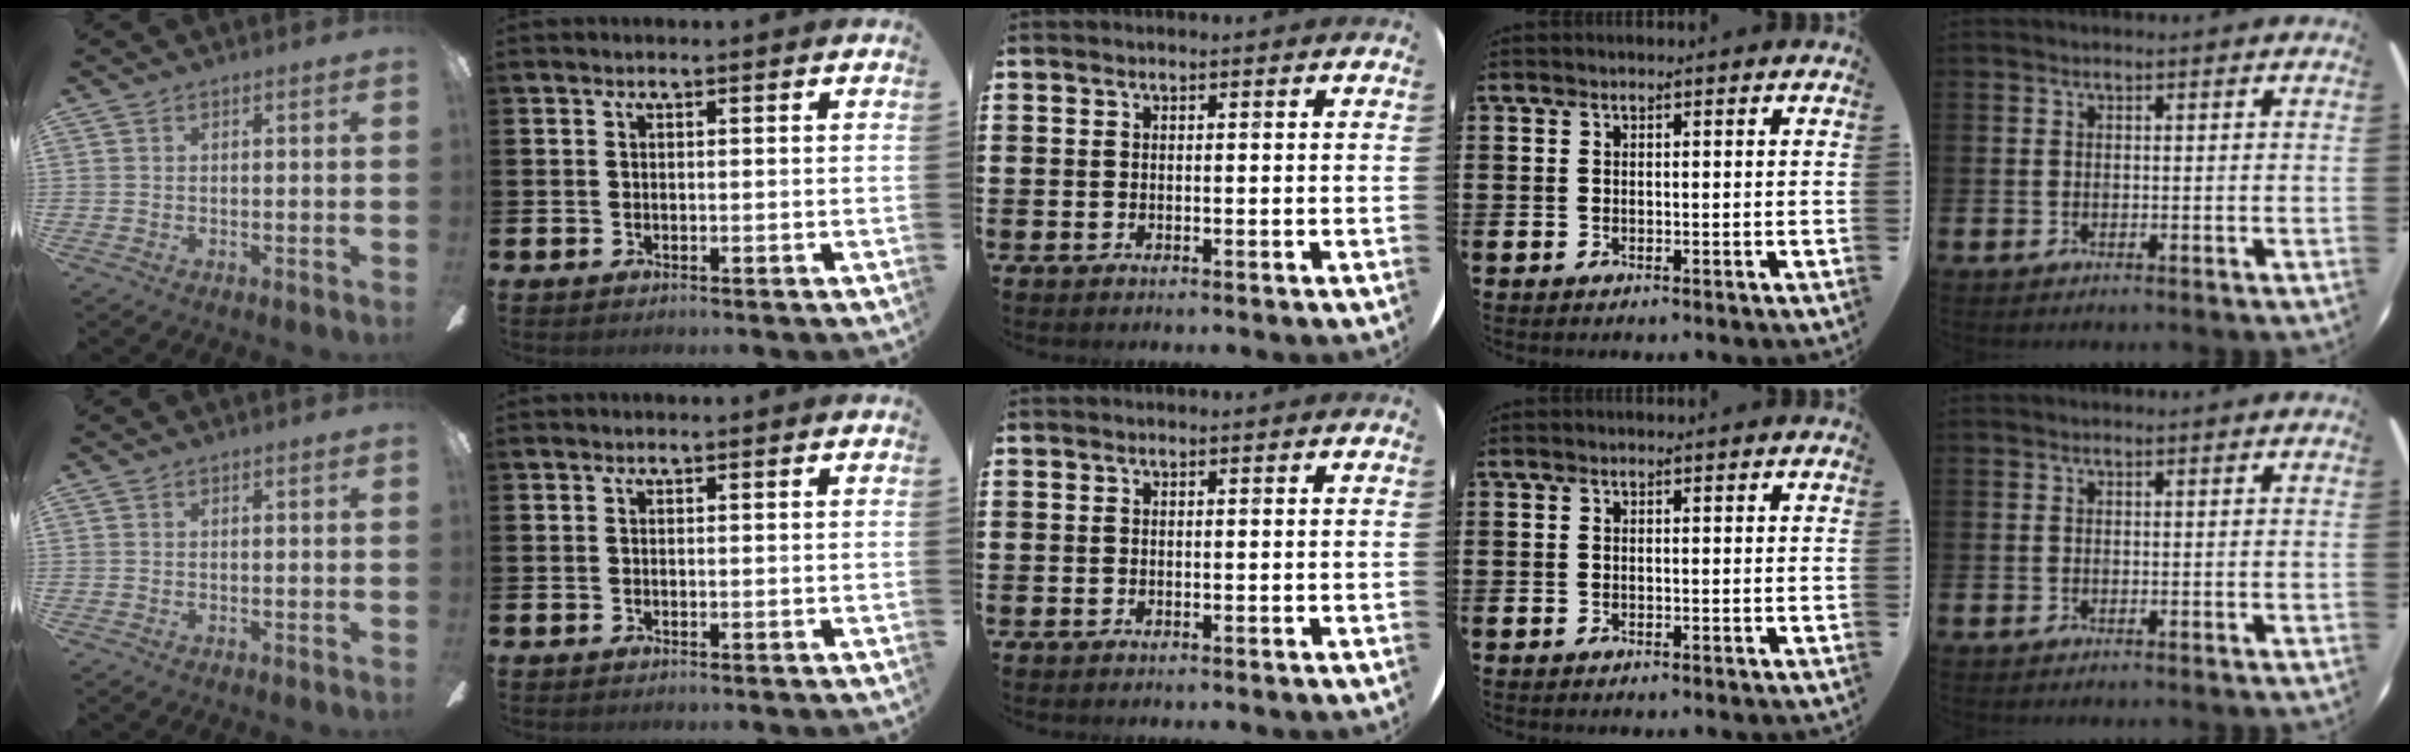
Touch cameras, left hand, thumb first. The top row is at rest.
{}